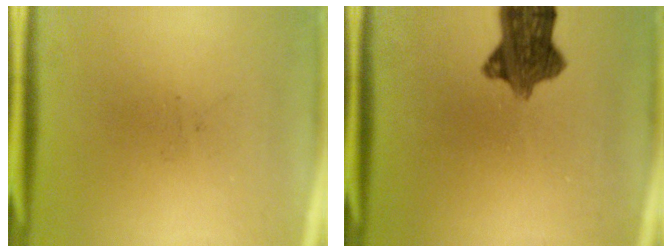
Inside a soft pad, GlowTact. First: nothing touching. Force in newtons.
{"total": 8.7}